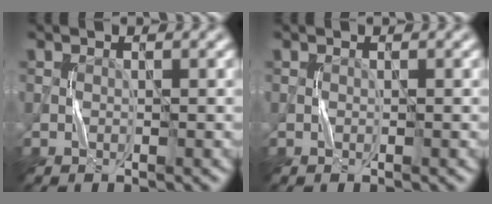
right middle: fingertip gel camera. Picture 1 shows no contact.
{"total": 0.0}